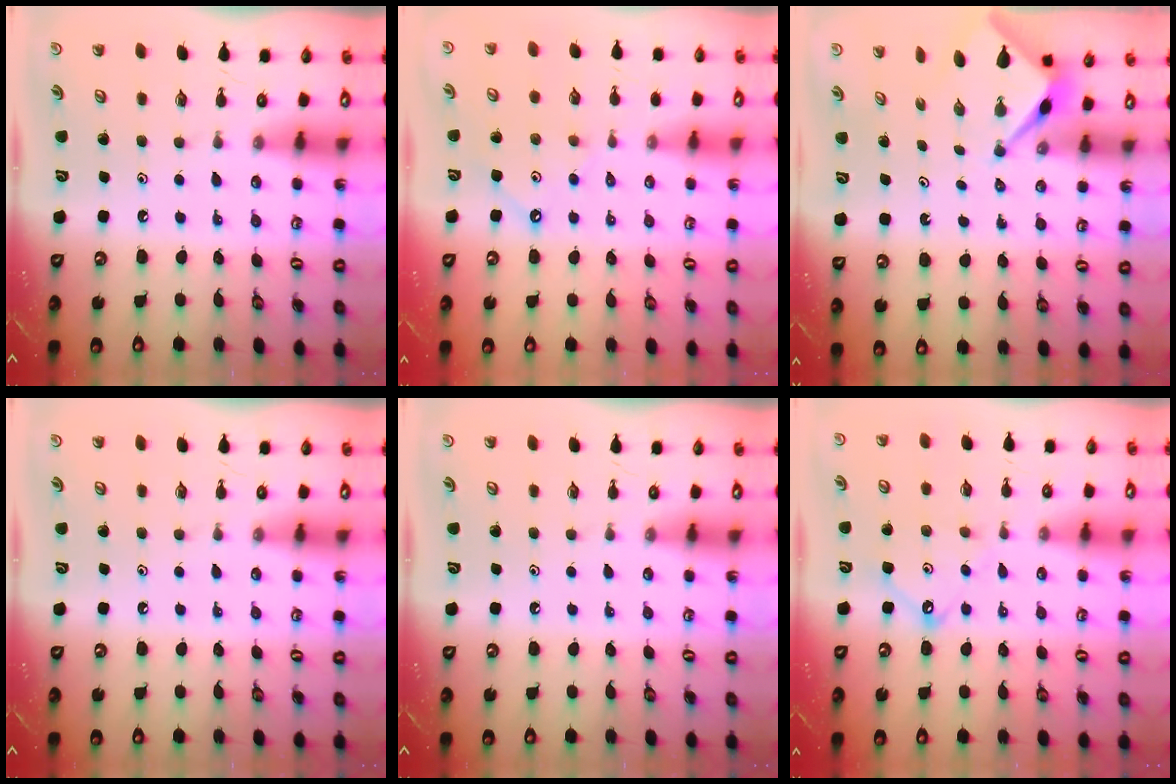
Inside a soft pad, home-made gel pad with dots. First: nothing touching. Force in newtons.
{"total": 2.8, "press": 2.8, "slide": 0.5}
{"total": 2.7, "press": 2.7, "slide": 0.1}
{"total": 0.0}
{"total": 0.0}
{"total": 9.6, "press": 9.5, "slide": 1.0}